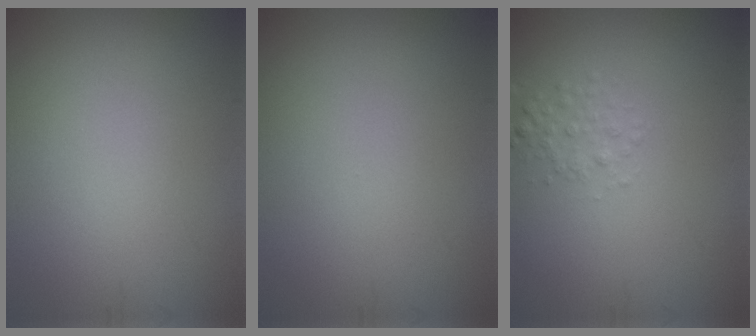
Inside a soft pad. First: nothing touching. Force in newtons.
{"total": 0.0}
{"total": 1.5, "press": 1.5, "slide": 0.1}